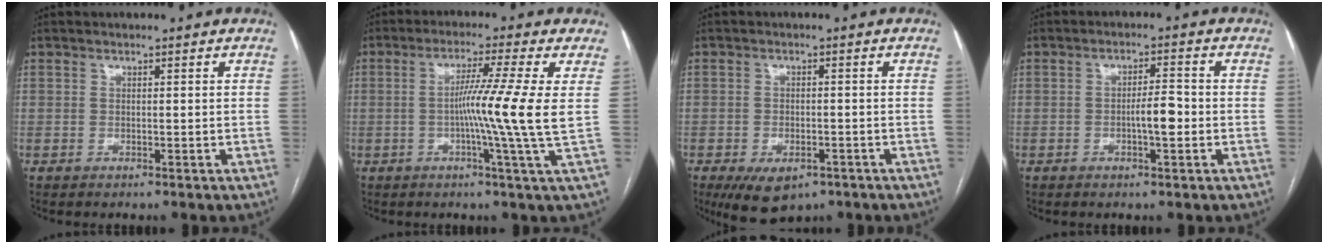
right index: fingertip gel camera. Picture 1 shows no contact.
{"total": 9.6, "force": [0.0, -2.8, 9.2], "torque": [-0.158, -0.009, -0.001]}
{"total": 7.5, "force": [-4.6, 4.0, 4.4], "torque": [-0.070, -0.006, -0.064]}
{"total": 3.9, "force": [-0.9, 0.7, 3.8], "torque": [-0.061, 0.003, -0.014]}